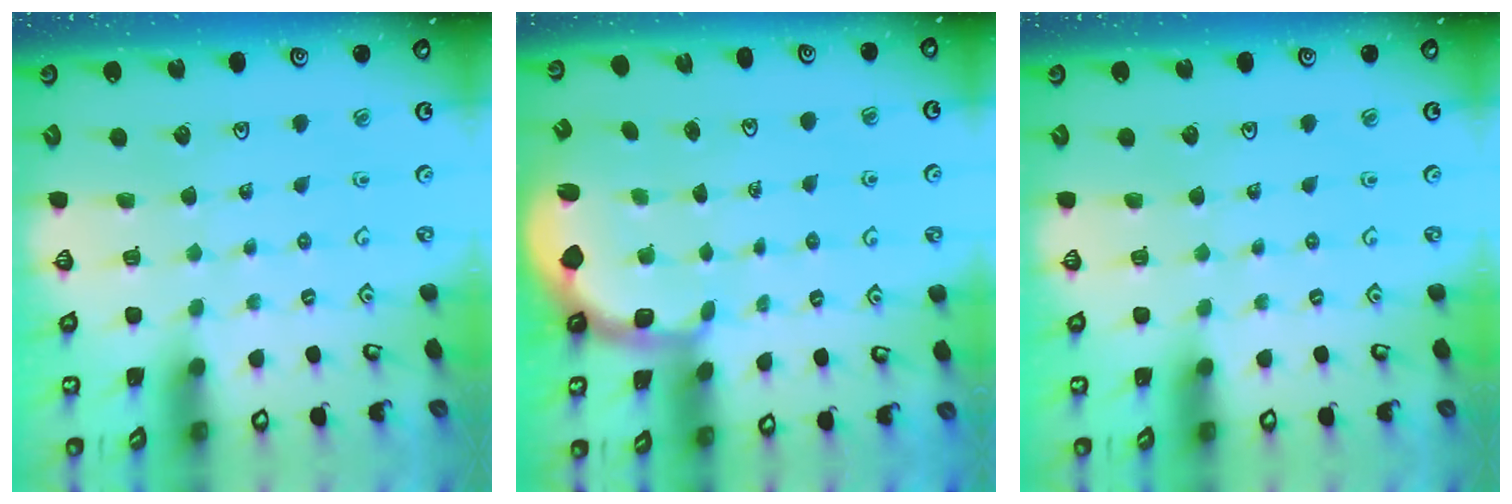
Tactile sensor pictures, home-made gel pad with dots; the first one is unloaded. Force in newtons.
{"total": 2.1, "press": 1.3, "slide": 1.6}
{"total": 0.0}